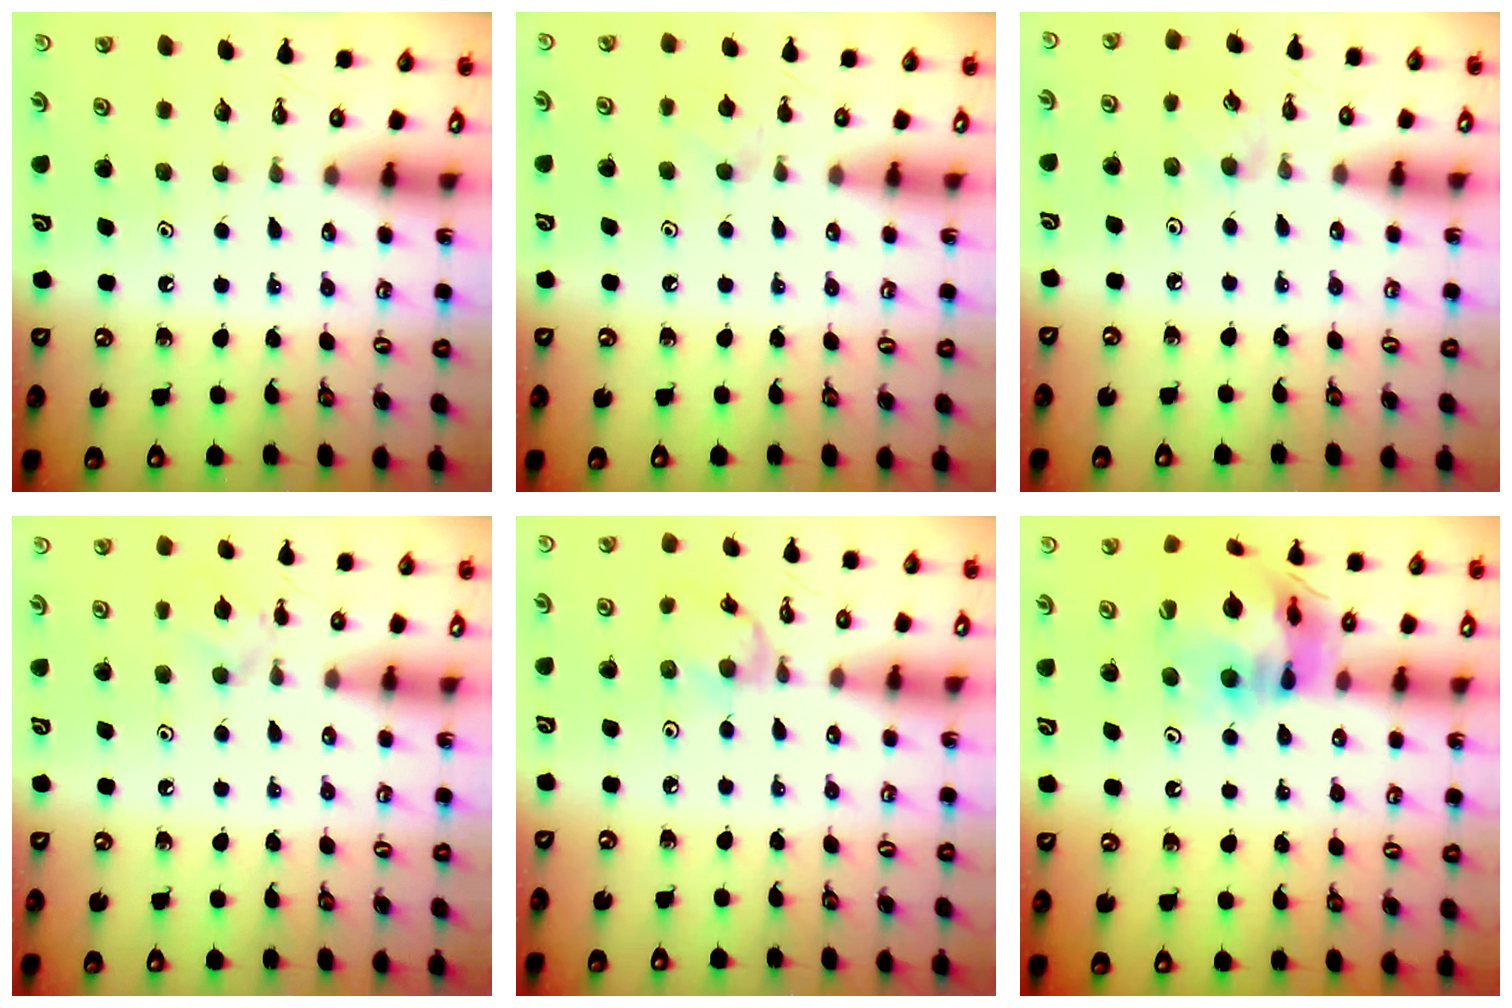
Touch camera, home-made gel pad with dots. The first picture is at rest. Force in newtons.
{"total": 4.1, "press": 4.0, "slide": 0.7}
{"total": 3.4, "press": 3.4, "slide": 0.5}
{"total": 5.9, "press": 5.8, "slide": 0.8}
{"total": 4.2, "press": 4.2, "slide": 0.2}
{"total": 17.6, "press": 17.4, "slide": 2.5}